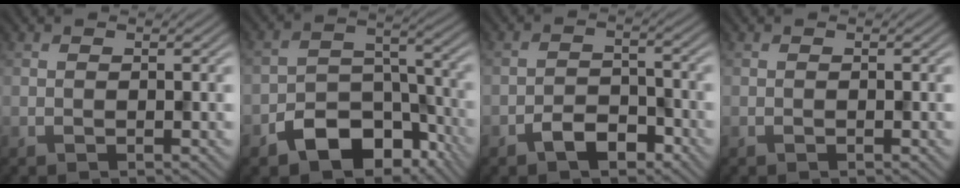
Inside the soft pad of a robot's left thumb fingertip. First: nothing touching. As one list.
[{"total": 9.4, "force": [-5.7, 5.6, 4.9], "torque": [-0.076, -0.013, -0.104]}, {"total": 3.8, "force": [-2.5, 2.1, 2.0], "torque": [-0.032, 0.004, -0.050]}, {"total": 0.0}]